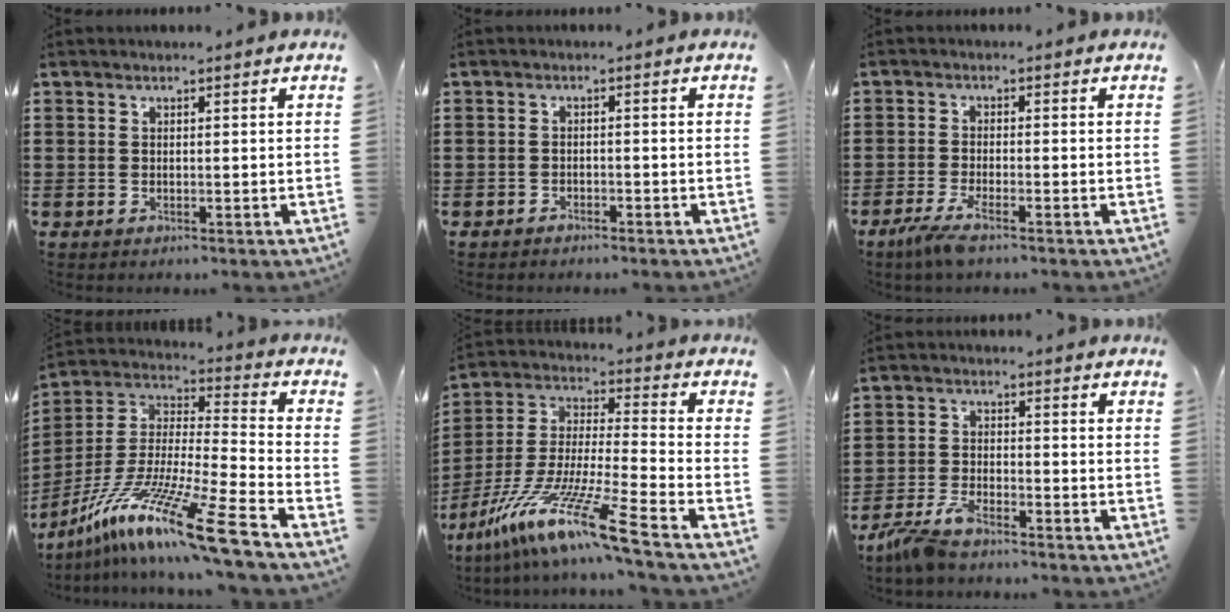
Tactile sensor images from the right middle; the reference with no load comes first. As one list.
[{"total": 1.4, "force": [-1.3, 0.4, 0.1], "torque": [-0.005, 0.002, -0.030]}, {"total": 3.5, "force": [-2.4, 0.1, 2.5], "torque": [-0.062, -0.013, -0.049]}, {"total": 15.9, "force": [-11.3, -0.5, 11.1], "torque": [-0.230, -0.001, -0.217]}, {"total": 14.7, "force": [-10.8, -0.4, 10.0], "torque": [-0.210, -0.005, -0.209]}, {"total": 4.9, "force": [-4.2, 1.0, 2.3], "torque": [-0.066, -0.003, -0.087]}]